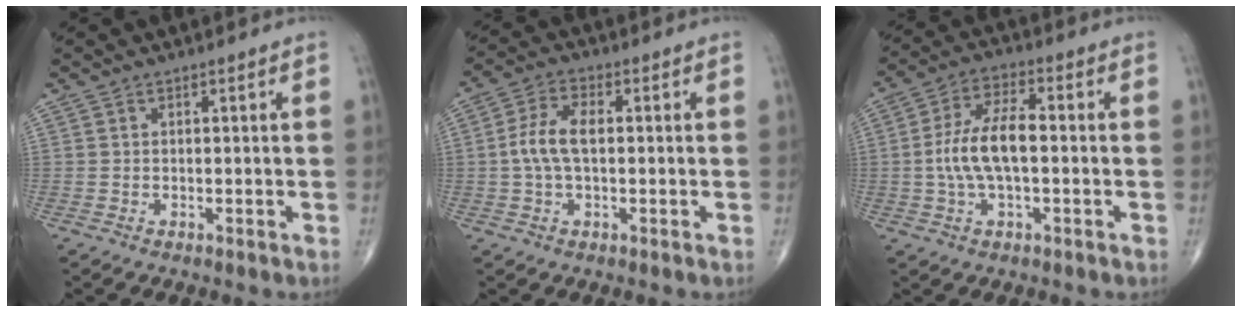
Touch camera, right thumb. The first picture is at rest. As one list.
[{"total": 6.7, "force": [0.1, 3.4, 5.8], "torque": [-0.126, 0.018, -0.003]}, {"total": 10.3, "force": [-0.7, 4.4, 9.3], "torque": [-0.189, 0.023, -0.016]}]